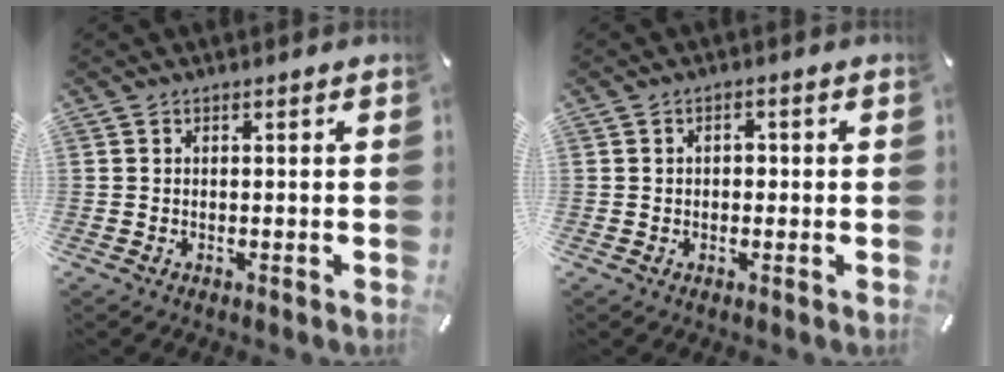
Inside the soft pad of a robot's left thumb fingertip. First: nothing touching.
{"total": 1.8, "force": [-0.1, 1.3, 1.2], "torque": [-0.025, 0.006, -0.005]}